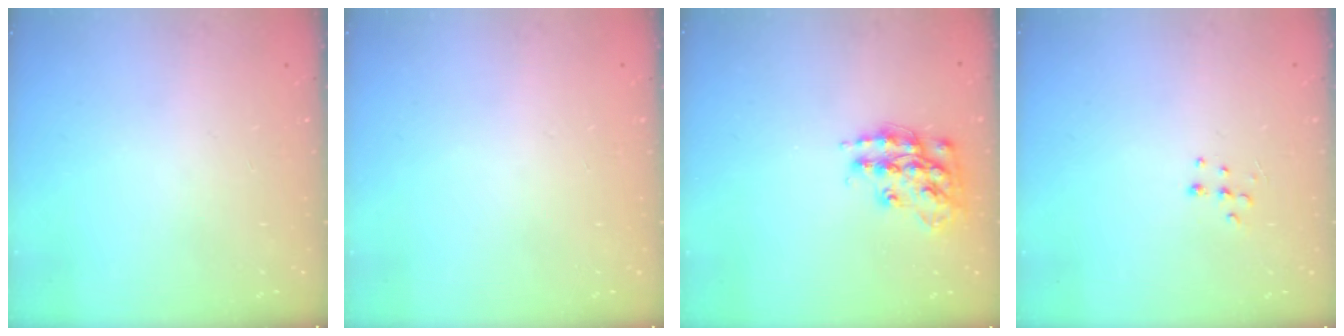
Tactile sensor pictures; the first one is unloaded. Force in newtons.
{"total": 0.0}
{"total": 15.3, "press": 15.3, "slide": 1.0}
{"total": 5.2, "press": 5.2, "slide": 0.7}